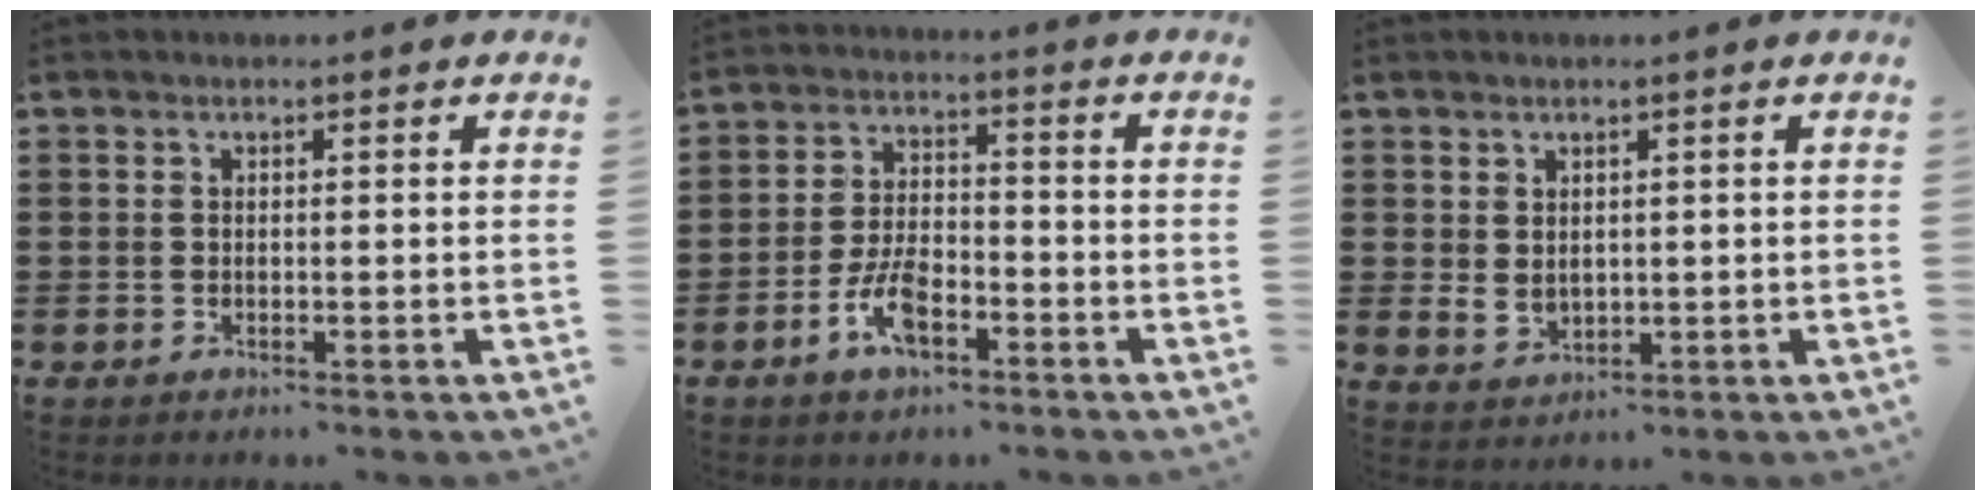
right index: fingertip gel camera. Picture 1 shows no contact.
{"total": 6.7, "force": [-3.3, 2.9, 5.0], "torque": [-0.113, 0.002, -0.066]}
{"total": 2.4, "force": [1.3, 1.6, 1.1], "torque": [-0.025, 0.004, 0.026]}